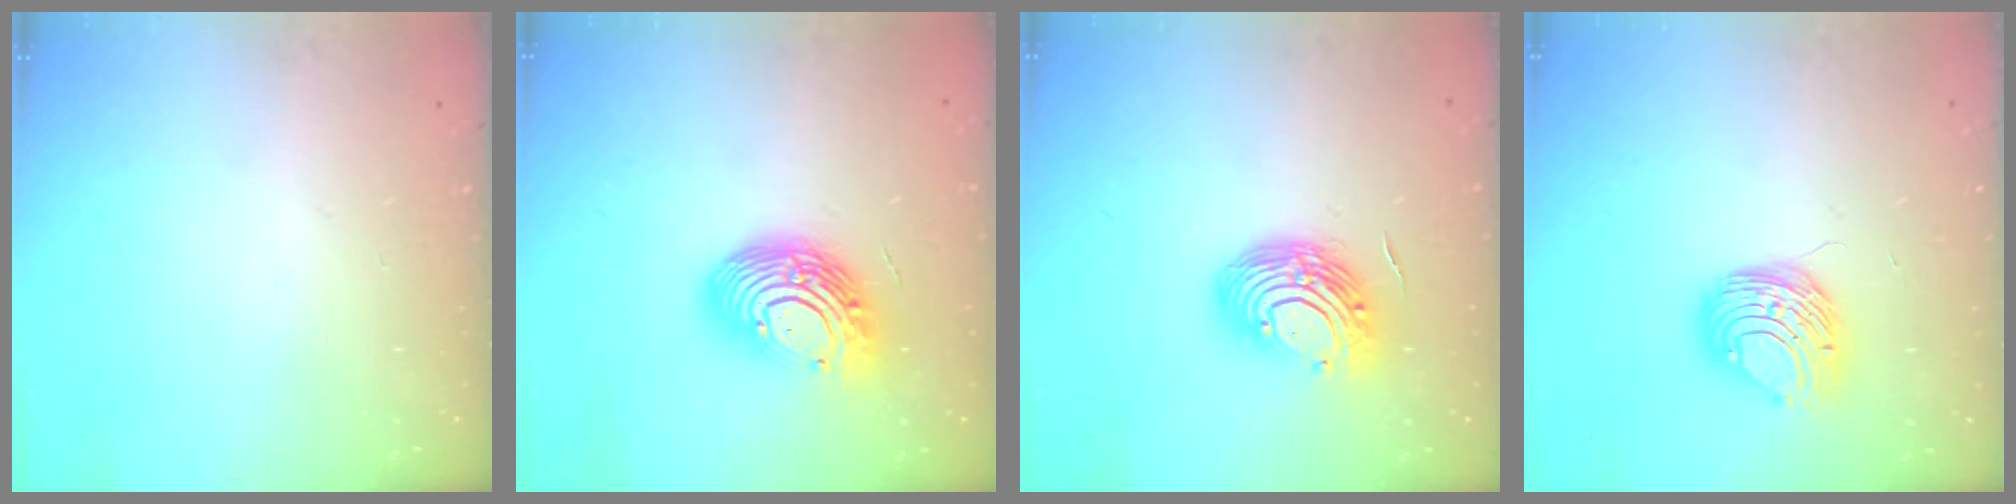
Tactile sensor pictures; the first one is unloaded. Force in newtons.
{"total": 15.1, "press": 15.1, "slide": 1.4}
{"total": 12.8, "press": 12.6, "slide": 2.2}
{"total": 8.8, "press": 8.7, "slide": 0.5}